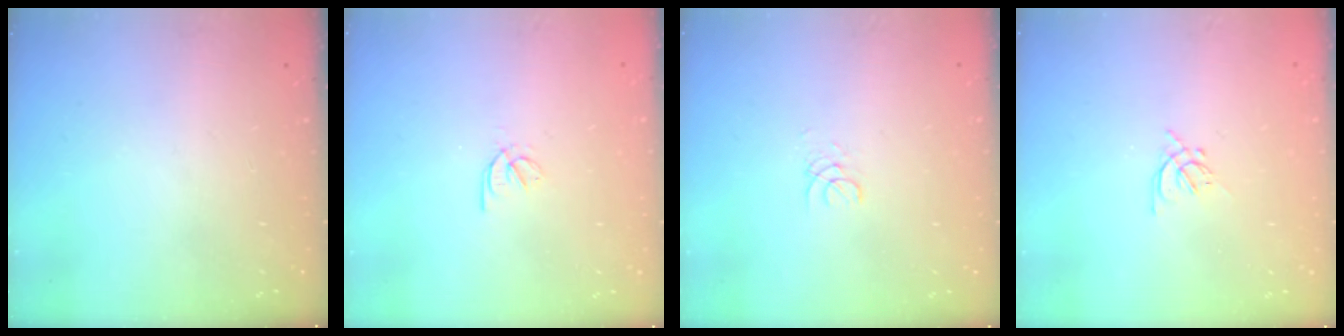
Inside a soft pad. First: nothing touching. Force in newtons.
{"total": 2.3, "press": 2.2, "slide": 0.5}
{"total": 1.0, "press": 1.0, "slide": 0.1}
{"total": 2.0, "press": 1.9, "slide": 0.5}